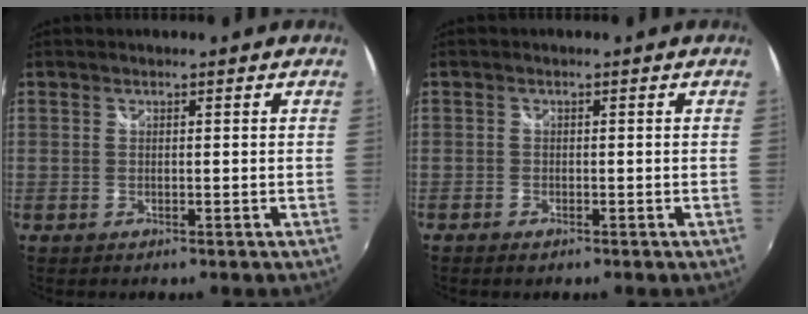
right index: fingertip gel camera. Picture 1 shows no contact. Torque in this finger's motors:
{"motor_torque": [0.13, -0.10, -0.01, 0.00]}